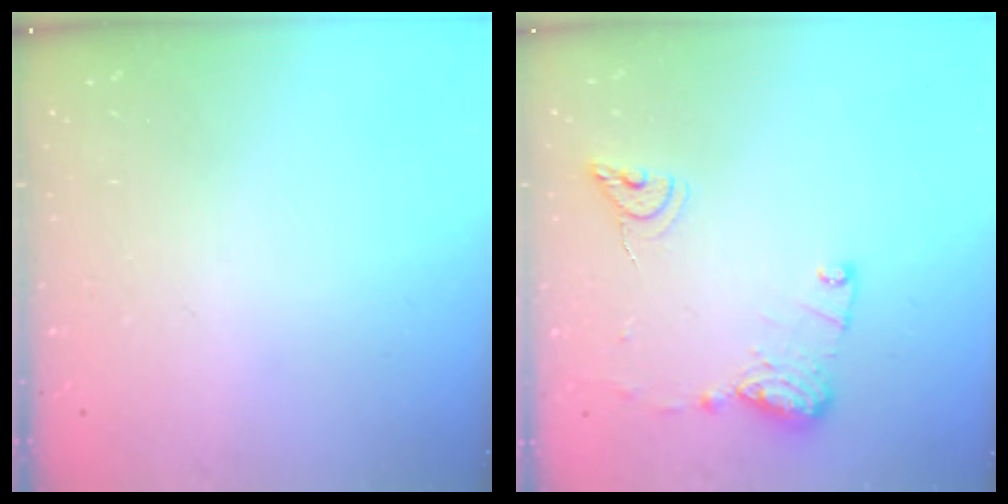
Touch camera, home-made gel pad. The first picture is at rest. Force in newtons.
{"total": 12.2, "press": 12.2, "slide": 1.0}